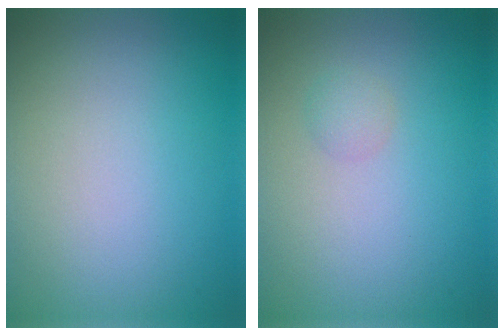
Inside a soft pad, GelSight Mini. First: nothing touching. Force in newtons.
{"total": 1.0, "press": 1.0, "slide": 0.0}